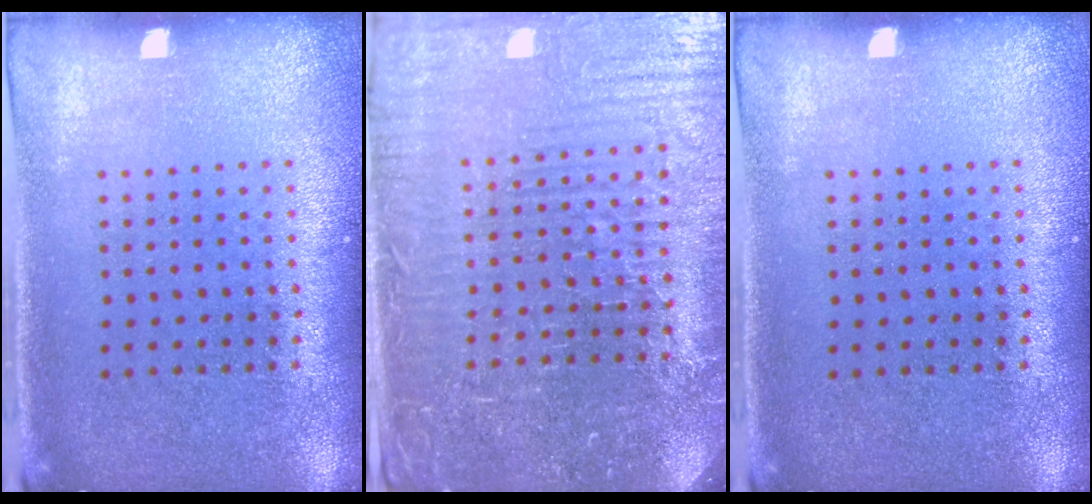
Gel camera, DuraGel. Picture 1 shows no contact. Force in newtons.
{"total": 5.2, "press": 5.0, "slide": 1.7}
{"total": 0.0}